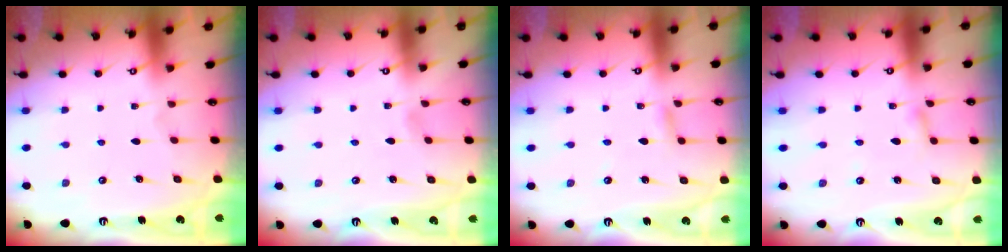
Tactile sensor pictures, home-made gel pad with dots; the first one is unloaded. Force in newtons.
{"total": 1.8, "press": 1.7, "slide": 0.2}
{"total": 4.2, "press": 4.2, "slide": 0.3}
{"total": 1.8, "press": 1.7, "slide": 0.2}